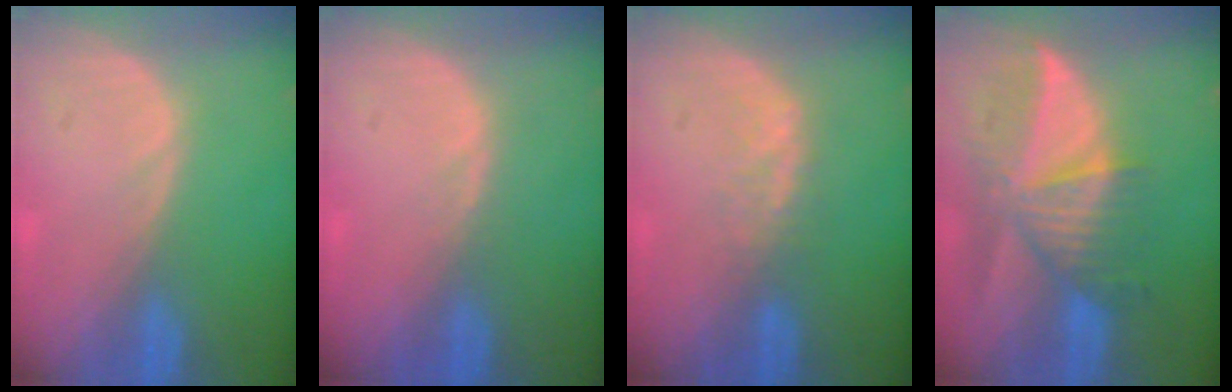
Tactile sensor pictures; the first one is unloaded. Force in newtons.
{"total": 0.5, "press": 0.5, "slide": 0.1}
{"total": 2.3, "press": 2.3, "slide": 0.5}
{"total": 9.3, "press": 8.4, "slide": 4.0}